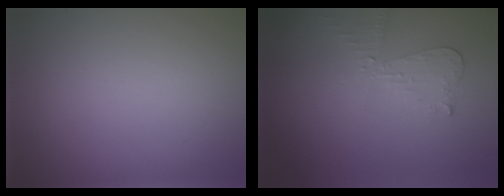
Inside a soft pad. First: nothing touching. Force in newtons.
{"total": 2.2, "press": 2.2, "slide": 0.2}